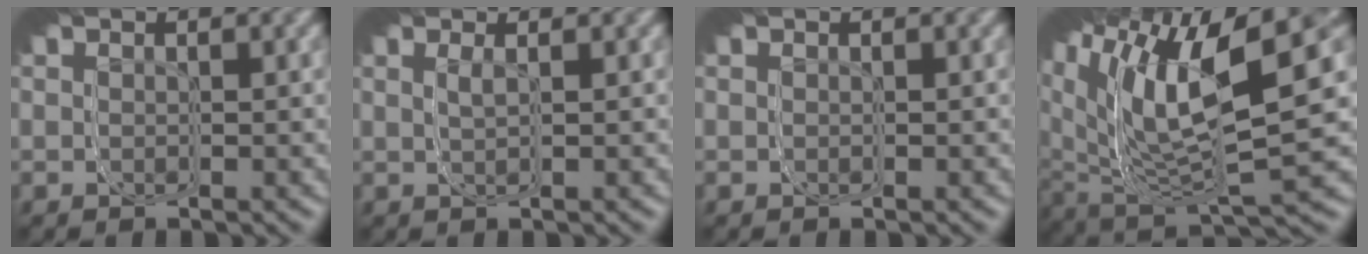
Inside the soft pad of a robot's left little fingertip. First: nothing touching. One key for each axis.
{"total": 1.2, "fx": 0.6, "fy": 0.0, "fz": 1.0, "tx": -0.031, "ty": 0.012, "tz": 0.005}
{"total": 0.0}
{"total": 16.3, "fx": 2.8, "fy": 9.2, "fz": 13.1, "tx": -0.203, "ty": 0.024, "tz": 0.014}